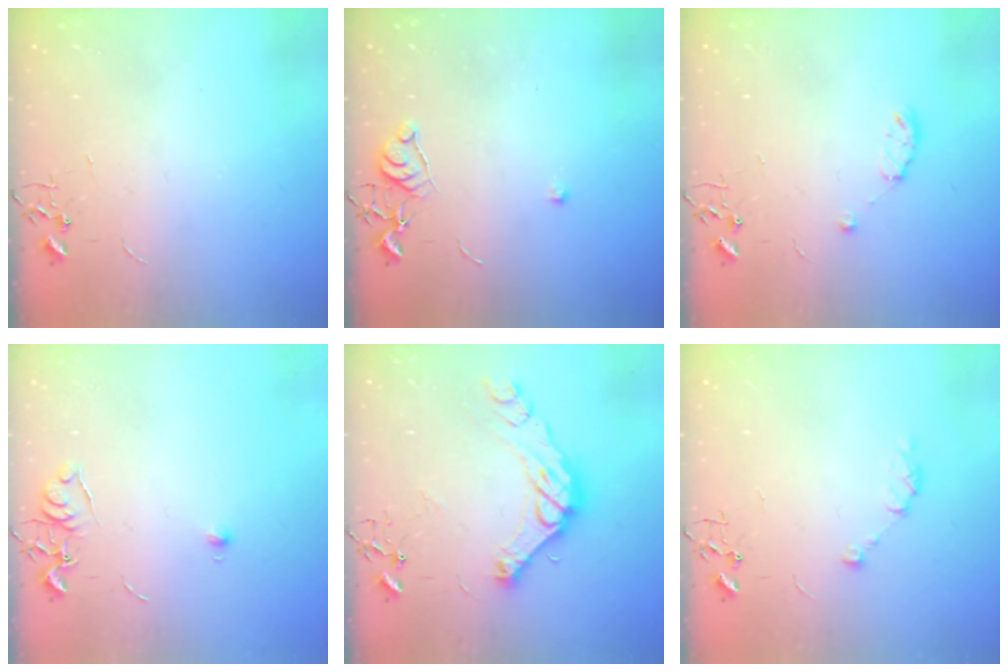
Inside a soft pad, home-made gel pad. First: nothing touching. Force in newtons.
{"total": 5.5, "press": 5.4, "slide": 0.8}
{"total": 6.3, "press": 6.3, "slide": 0.8}
{"total": 6.0, "press": 5.9, "slide": 0.7}
{"total": 14.2, "press": 14.2, "slide": 1.2}
{"total": 5.8, "press": 5.8, "slide": 0.8}